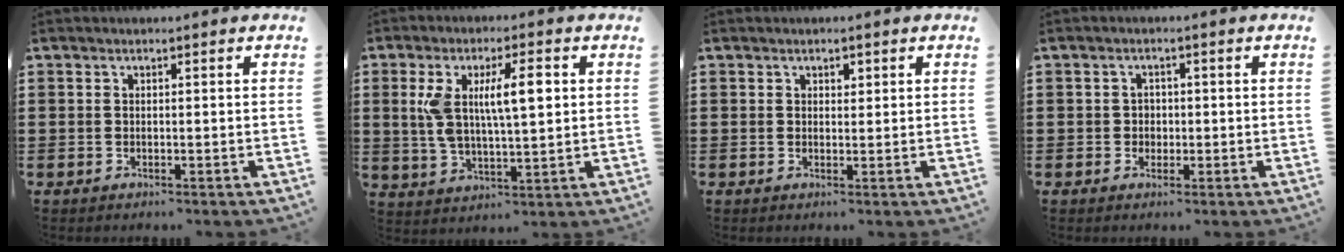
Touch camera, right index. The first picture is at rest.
{"total": 9.5, "force": [2.4, 3.1, 8.6], "torque": [-0.180, 0.008, 0.036]}
{"total": 1.0, "force": [0.6, 0.7, 0.4], "torque": [-0.009, 0.004, 0.011]}
{"total": 1.6, "force": [-0.2, 1.5, 0.4], "torque": [-0.014, 0.004, -0.007]}